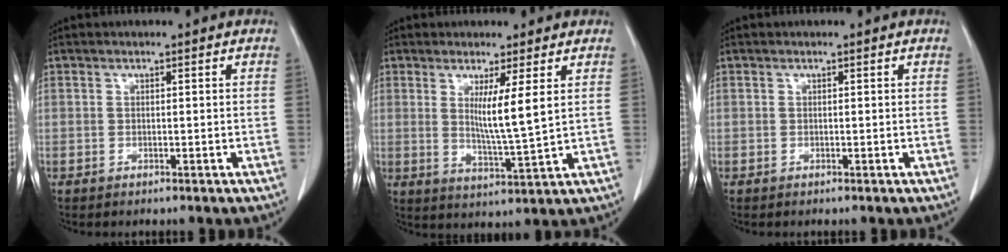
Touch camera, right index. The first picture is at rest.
{"total": 6.4, "force": [2.0, -0.7, 6.1], "torque": [-0.105, -0.024, 0.039]}
{"total": 0.0}